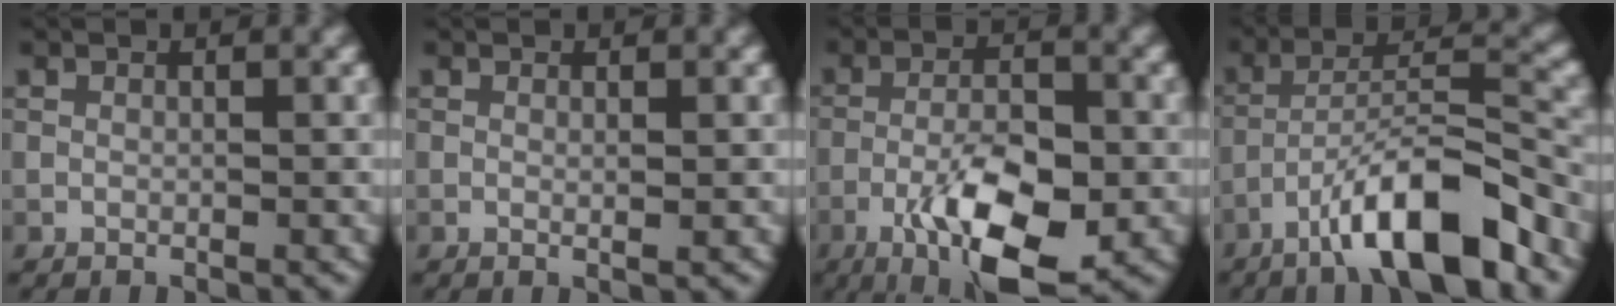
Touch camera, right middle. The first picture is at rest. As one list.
[{"total": 0.6, "force": [0.1, 0.0, 0.6], "torque": [-0.007, -0.002, 0.001]}, {"total": 9.3, "force": [-4.2, 3.3, 7.6], "torque": [-0.135, -0.001, -0.075]}, {"total": 9.6, "force": [-6.1, 2.2, 7.1], "torque": [-0.117, 0.018, -0.106]}]